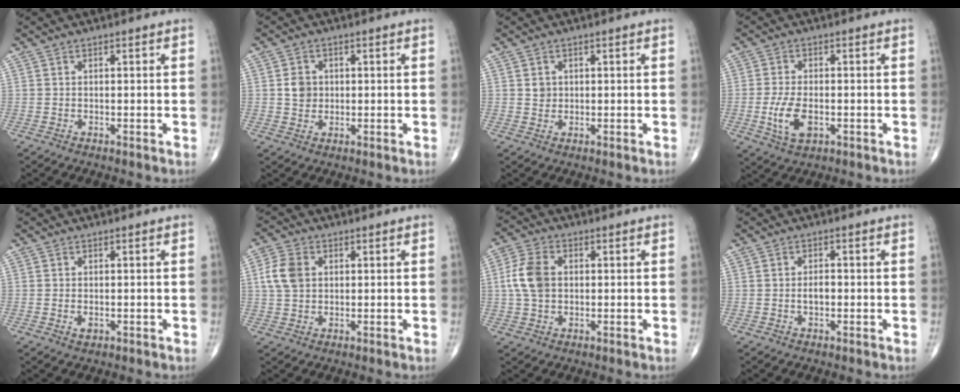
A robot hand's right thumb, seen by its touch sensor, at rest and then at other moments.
{"total": 3.6, "force": [0.4, 3.1, 1.7], "torque": [-0.014, 0.000, 0.007]}
{"total": 1.7, "force": [0.4, 1.5, 0.7], "torque": [-0.004, -0.001, 0.009]}
{"total": 6.7, "force": [-1.6, 3.5, 5.4], "torque": [-0.109, -0.003, -0.026]}
{"total": 1.3, "force": [-0.3, 0.8, 1.0], "torque": [-0.014, -0.003, -0.004]}
{"total": 6.2, "force": [1.2, 4.5, 4.1], "torque": [-0.081, 0.004, 0.020]}
{"total": 7.5, "force": [0.6, 5.1, 5.4], "torque": [-0.113, 0.011, 0.010]}
{"total": 2.0, "force": [-0.4, 1.1, 1.6], "torque": [-0.025, 0.003, -0.009]}